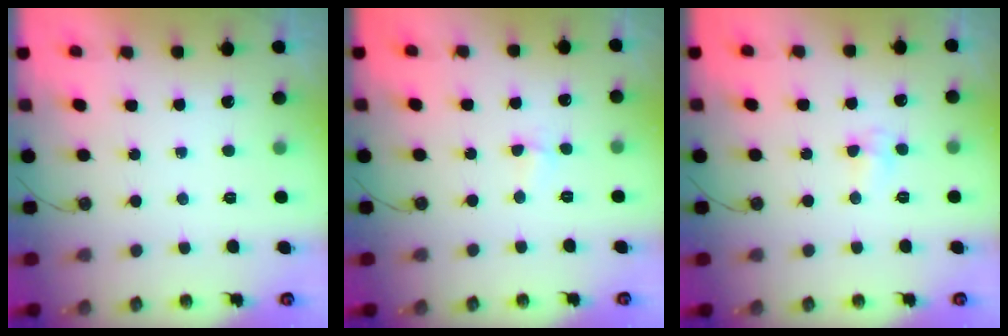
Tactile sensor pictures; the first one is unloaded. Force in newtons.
{"total": 2.3, "press": 2.2, "slide": 0.5}
{"total": 4.9, "press": 4.4, "slide": 2.2}